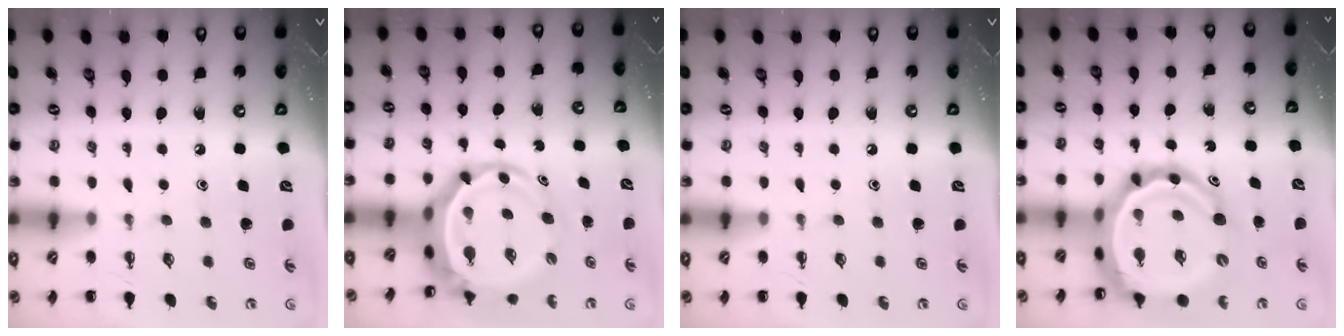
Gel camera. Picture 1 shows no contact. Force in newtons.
{"total": 7.2, "press": 6.9, "slide": 2.1}
{"total": 0.0}
{"total": 17.5, "press": 16.9, "slide": 4.7}